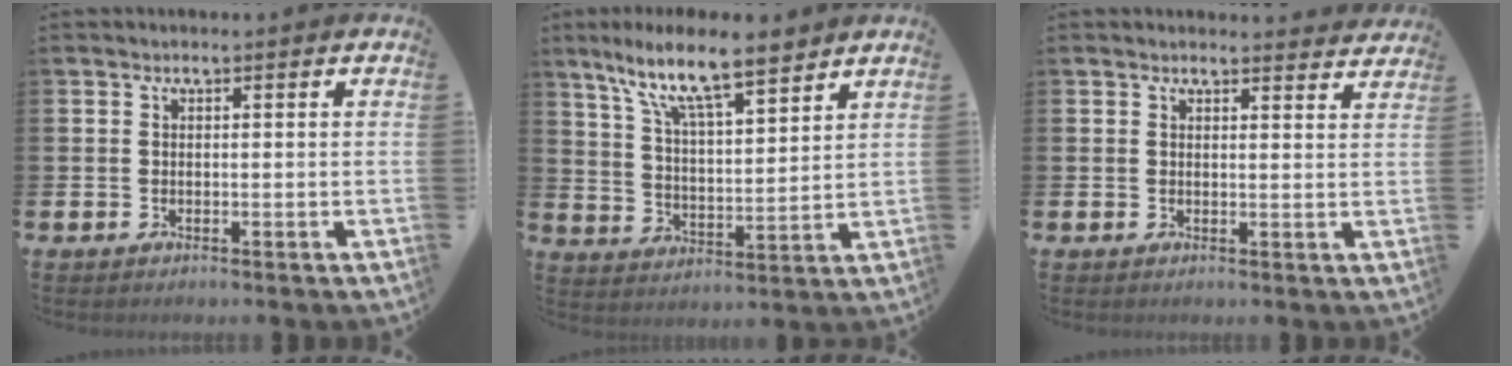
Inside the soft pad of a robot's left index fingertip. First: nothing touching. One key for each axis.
{"total": 10.4, "fx": 8.7, "fy": 1.7, "fz": 5.5, "tx": -0.129, "ty": -0.041, "tz": 0.150}
{"total": 2.2, "fx": 2.2, "fy": 0.3, "fz": -0.1, "tx": 0.010, "ty": -0.016, "tz": 0.037}